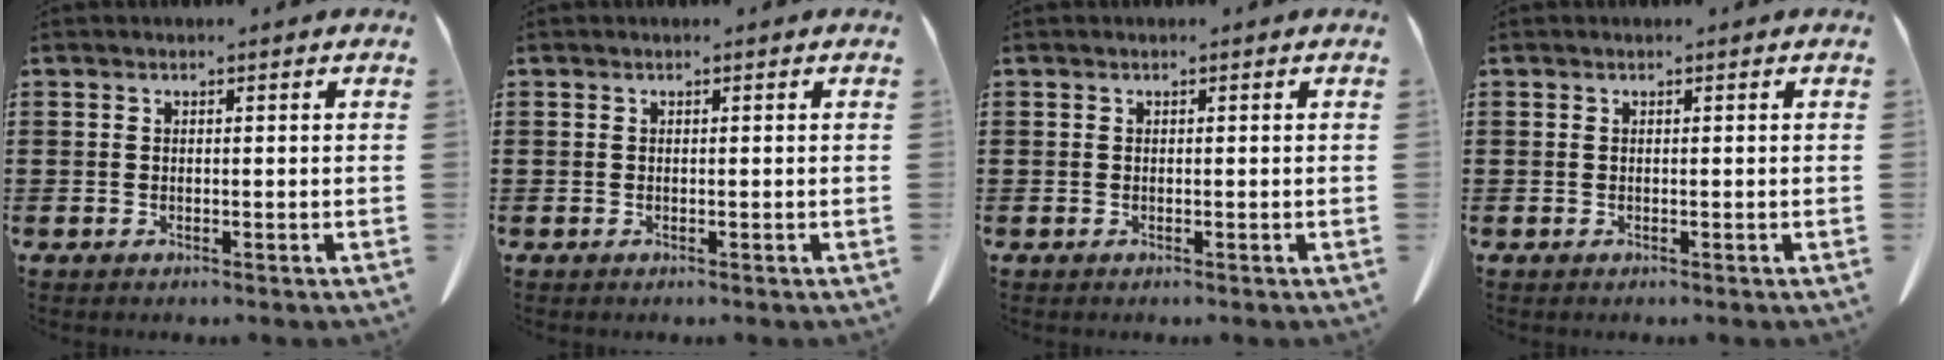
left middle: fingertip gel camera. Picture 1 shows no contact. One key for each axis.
{"total": 0.0}
{"total": 0.0}
{"total": 0.0}